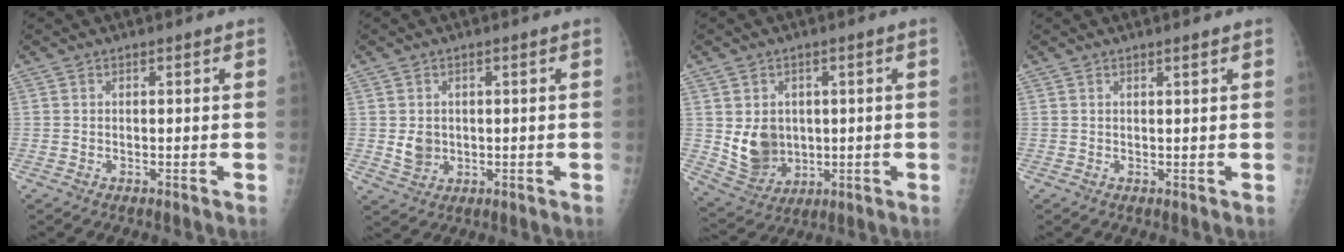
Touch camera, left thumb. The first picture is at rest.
{"total": 3.9, "force": [0.1, 3.3, 2.0], "torque": [-0.021, -0.003, 0.011]}
{"total": 9.6, "force": [0.4, 7.8, 5.5], "torque": [-0.067, -0.014, 0.030]}
{"total": 0.9, "force": [0.6, -0.1, 0.6], "torque": [-0.011, -0.003, 0.011]}